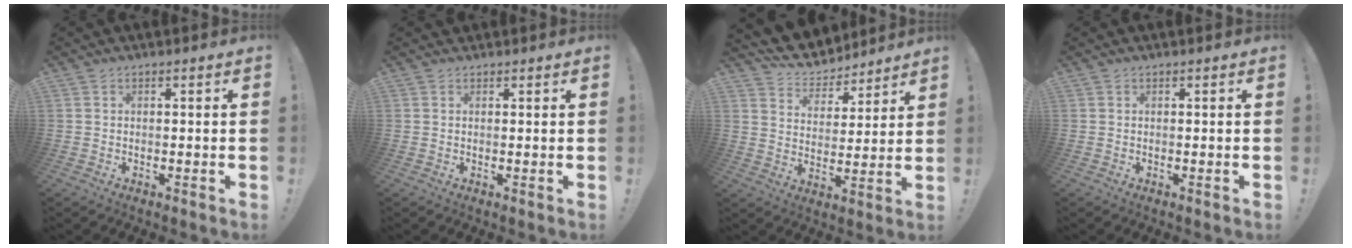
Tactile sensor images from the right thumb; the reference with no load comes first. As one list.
[{"total": 1.0, "force": [0.9, 0.2, -0.2], "torque": [0.013, -0.003, 0.017]}, {"total": 10.0, "force": [8.7, 4.6, 1.4], "torque": [-0.029, -0.071, 0.166]}, {"total": 0.0}]